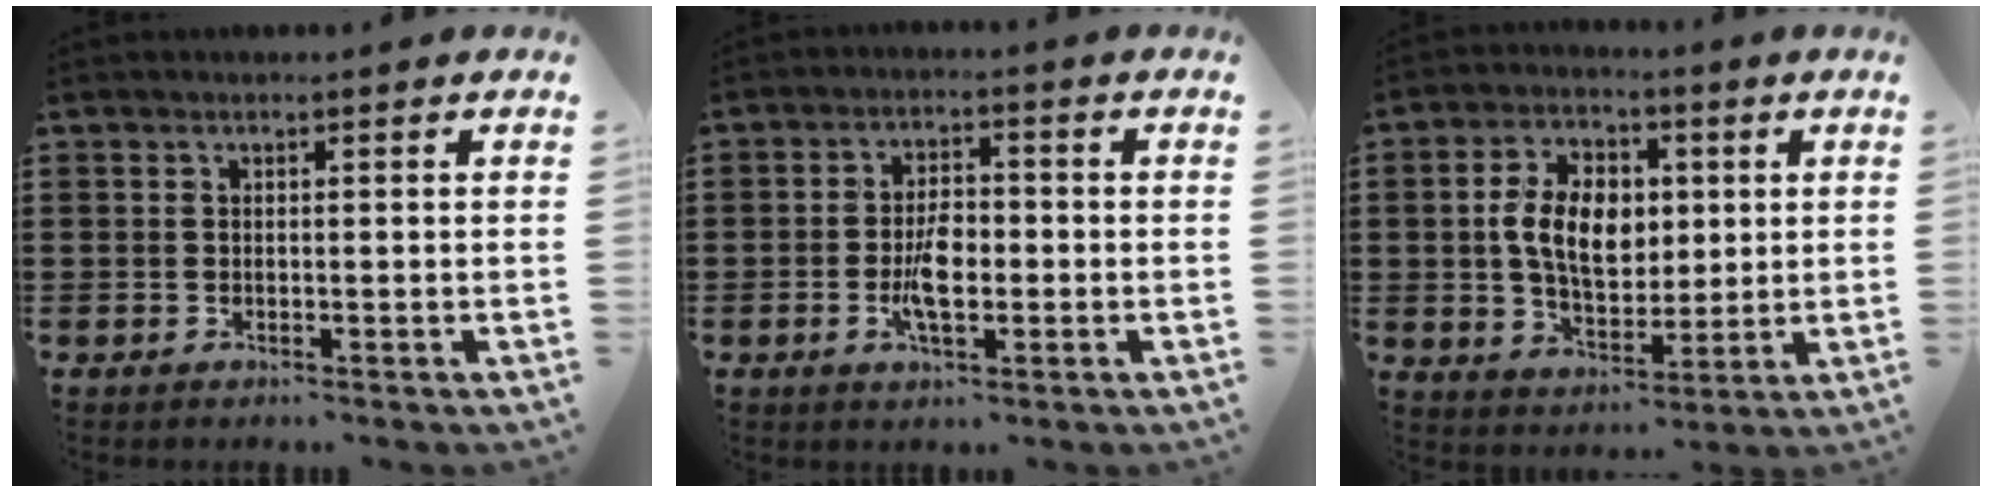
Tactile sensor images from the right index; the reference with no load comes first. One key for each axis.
{"total": 6.0, "fx": -1.2, "fy": 2.7, "fz": 5.2, "tx": -0.111, "ty": -0.001, "tz": -0.027}
{"total": 9.6, "fx": 0.9, "fy": 6.4, "fz": 7.1, "tx": -0.144, "ty": 0.014, "tz": 0.012}